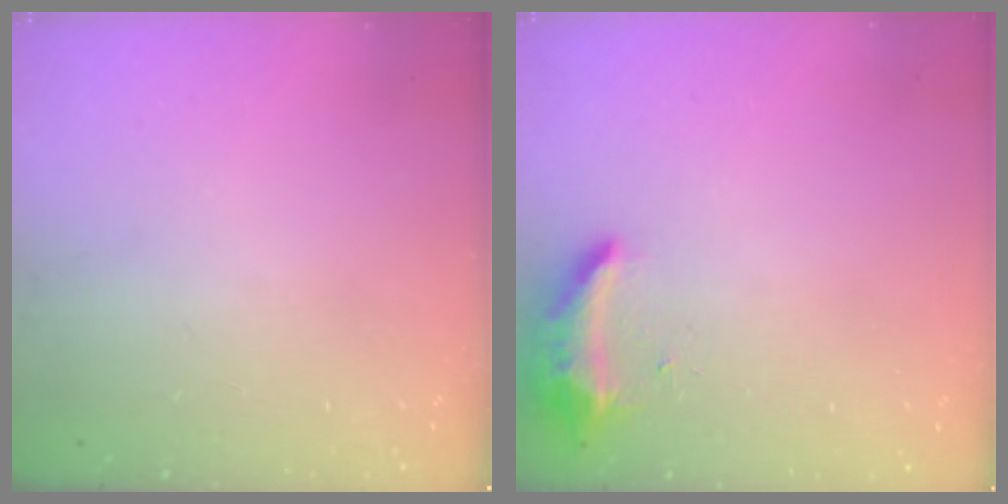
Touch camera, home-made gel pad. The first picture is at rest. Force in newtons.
{"total": 9.1, "press": 8.8, "slide": 2.4}